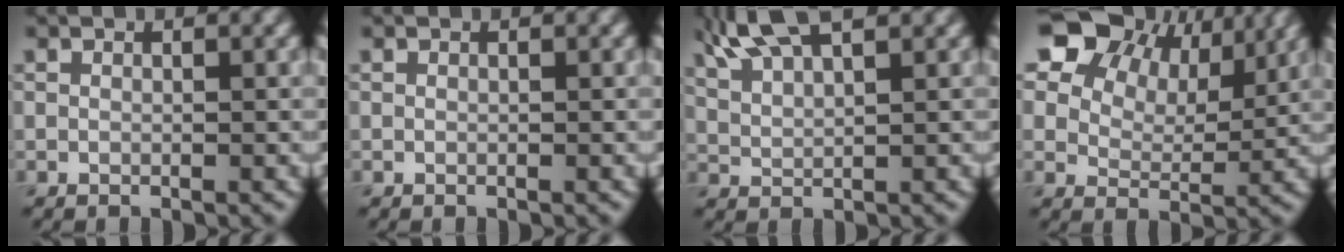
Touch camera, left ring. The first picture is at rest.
{"total": 0.0}
{"total": 5.7, "force": [4.2, 1.4, 3.5], "torque": [-0.065, 0.027, 0.062]}
{"total": 15.4, "force": [9.1, 9.7, 7.8], "torque": [-0.151, 0.024, 0.175]}